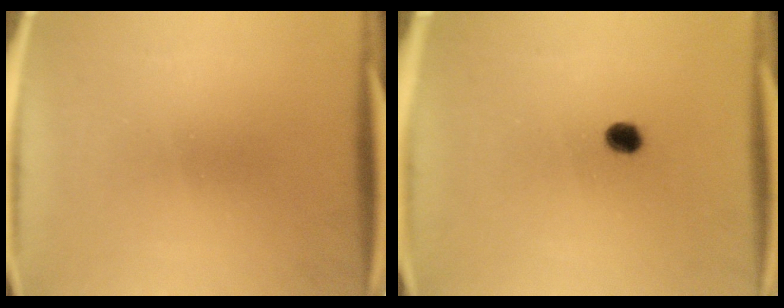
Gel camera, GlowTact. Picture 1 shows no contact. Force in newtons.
{"total": 2.7}